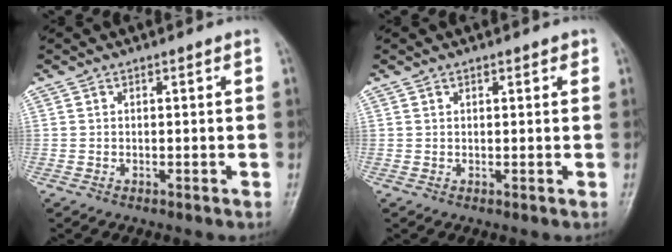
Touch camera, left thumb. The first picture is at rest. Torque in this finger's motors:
{"motor_torque": [-0.11, -0.11, 0.01, 0.05, 0.00]}